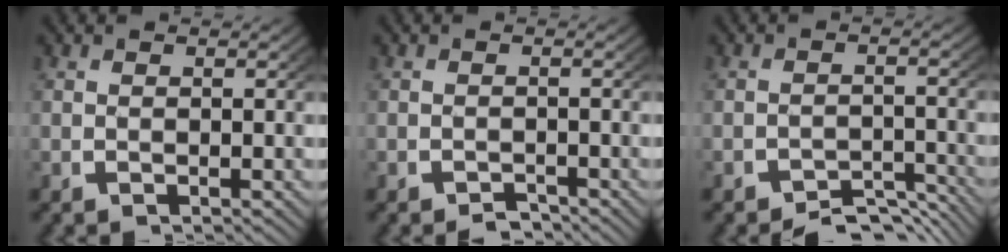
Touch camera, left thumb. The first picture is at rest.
{"total": 1.4, "force": [-1.3, 0.4, 0.3], "torque": [-0.002, -0.005, -0.023]}
{"total": 5.1, "force": [-4.5, 1.6, 1.9], "torque": [-0.016, -0.011, -0.072]}